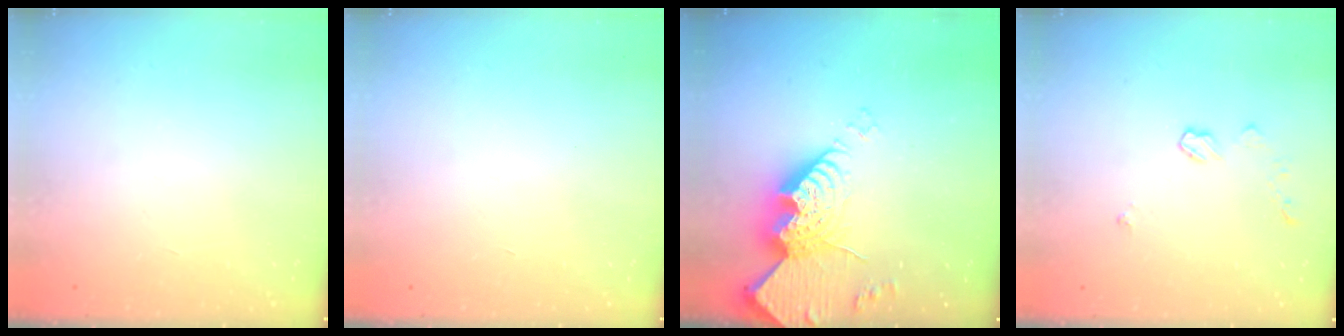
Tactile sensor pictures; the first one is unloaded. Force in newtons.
{"total": 0.0}
{"total": 17.7, "press": 17.6, "slide": 1.5}
{"total": 5.1, "press": 5.1, "slide": 0.1}